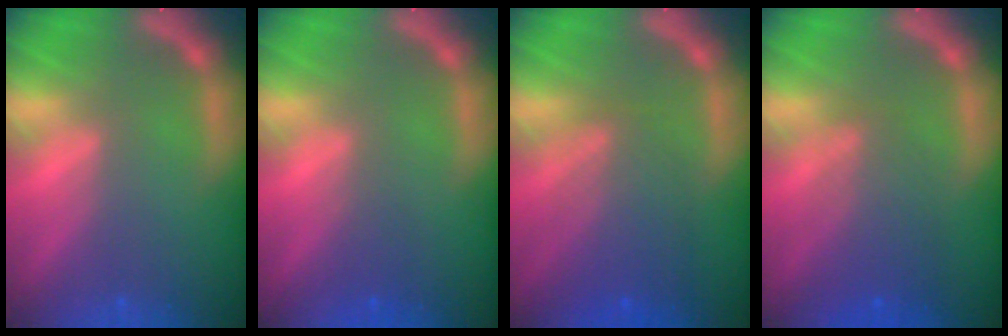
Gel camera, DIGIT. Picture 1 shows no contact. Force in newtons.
{"total": 1.4}
{"total": 5.6}
{"total": 4.5}